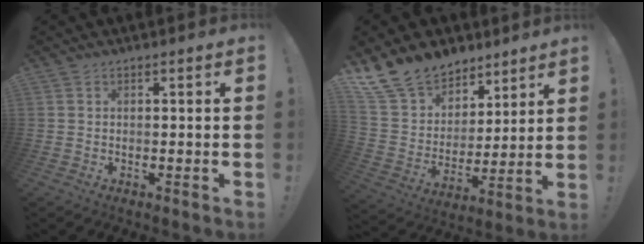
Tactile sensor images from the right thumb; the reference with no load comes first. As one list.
[{"total": 15.8, "force": [11.9, 9.5, 4.3], "torque": [-0.082, -0.080, 0.238]}]